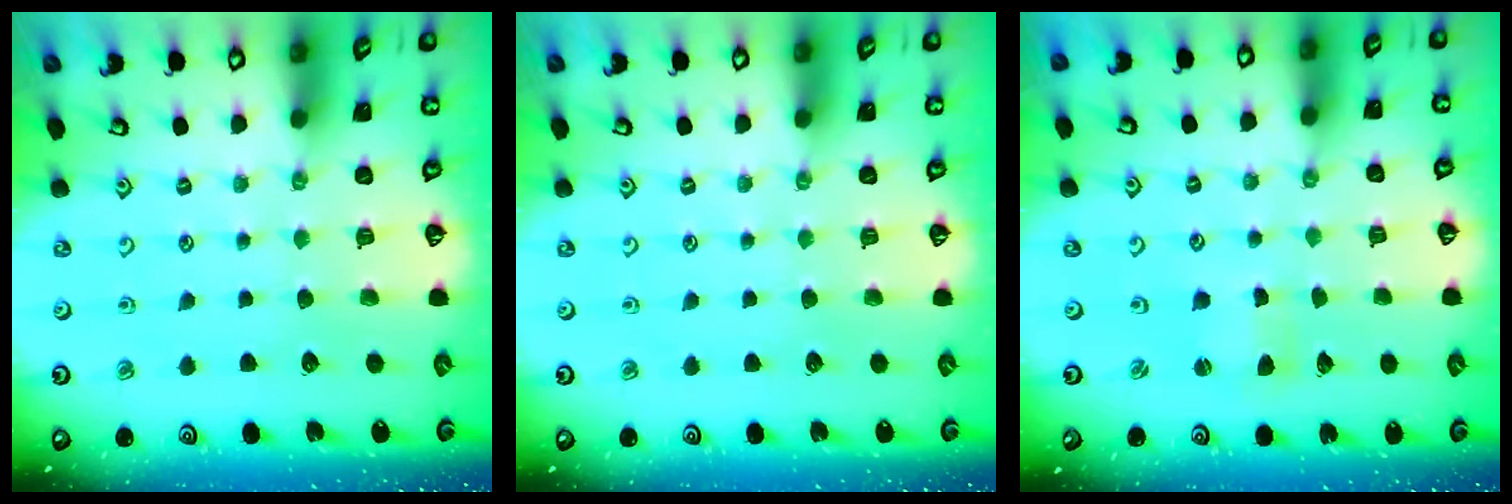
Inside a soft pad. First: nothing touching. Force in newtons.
{"total": 0.0}
{"total": 1.7, "press": 1.7, "slide": 0.4}